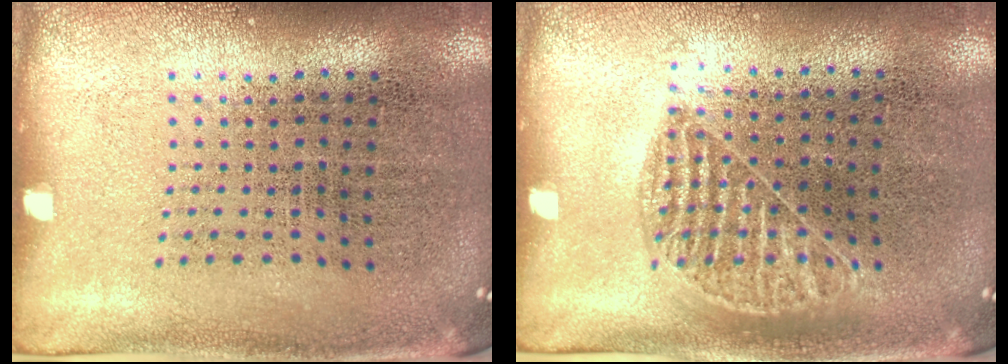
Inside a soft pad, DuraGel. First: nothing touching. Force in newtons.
{"total": 1.0, "press": 0.8, "slide": 0.5}